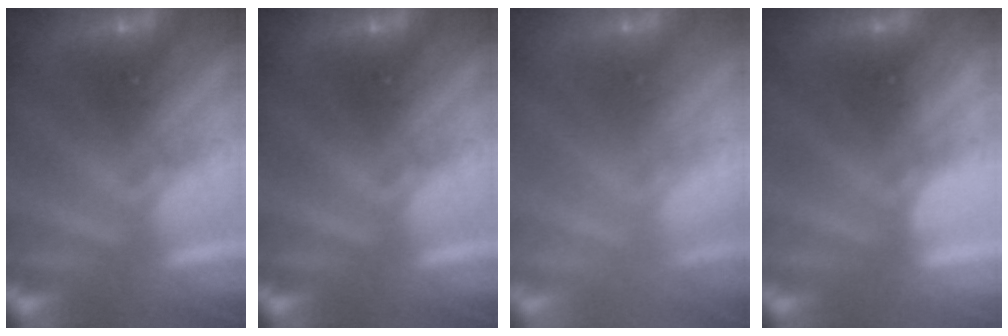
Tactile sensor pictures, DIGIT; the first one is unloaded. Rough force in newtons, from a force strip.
{"total": 0.0}
{"total": 2.7}
{"total": 2.3}